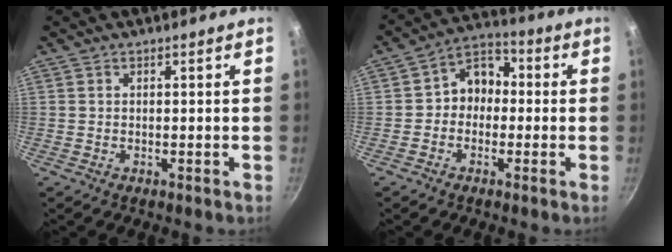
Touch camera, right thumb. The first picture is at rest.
{"total": 7.7, "force": [-0.5, 6.4, 4.3], "torque": [-0.020, 0.029, -0.027]}